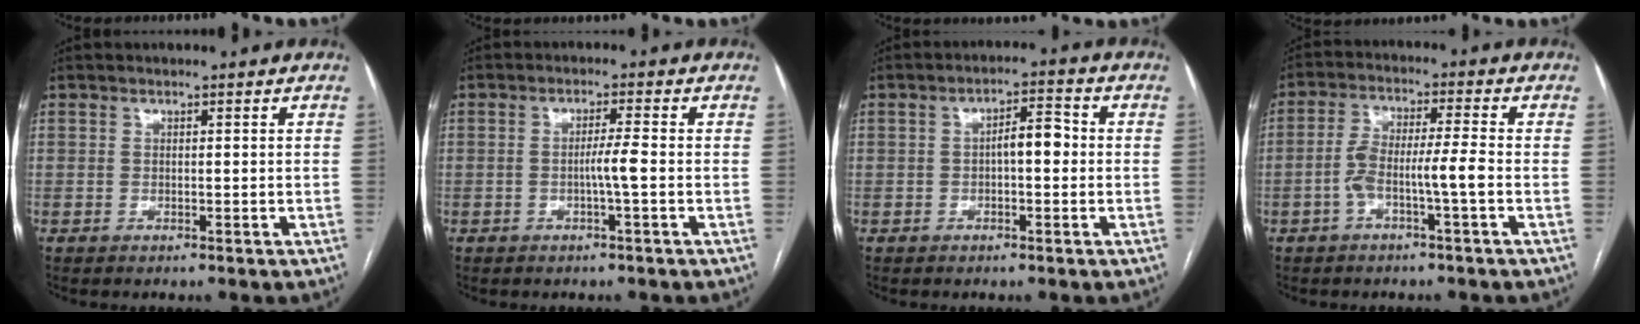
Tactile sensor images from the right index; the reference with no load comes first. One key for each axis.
{"total": 3.0, "fx": -0.7, "fy": -0.4, "fz": 2.9, "tx": -0.049, "ty": 0.000, "tz": -0.013}
{"total": 4.4, "fx": -0.2, "fy": 1.5, "fz": 4.1, "tx": -0.061, "ty": 0.018, "tz": -0.004}
{"total": 6.3, "fx": -2.1, "fy": 0.0, "fz": 5.9, "tx": -0.117, "ty": 0.022, "tz": -0.037}